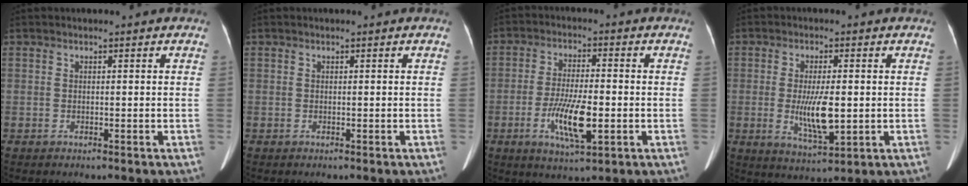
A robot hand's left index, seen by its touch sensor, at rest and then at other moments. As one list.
[{"total": 0.0}, {"total": 8.7, "force": [-2.6, 1.8, 8.1], "torque": [-0.157, -0.011, -0.042]}, {"total": 7.3, "force": [-0.7, 1.8, 7.0], "torque": [-0.134, -0.017, -0.005]}]